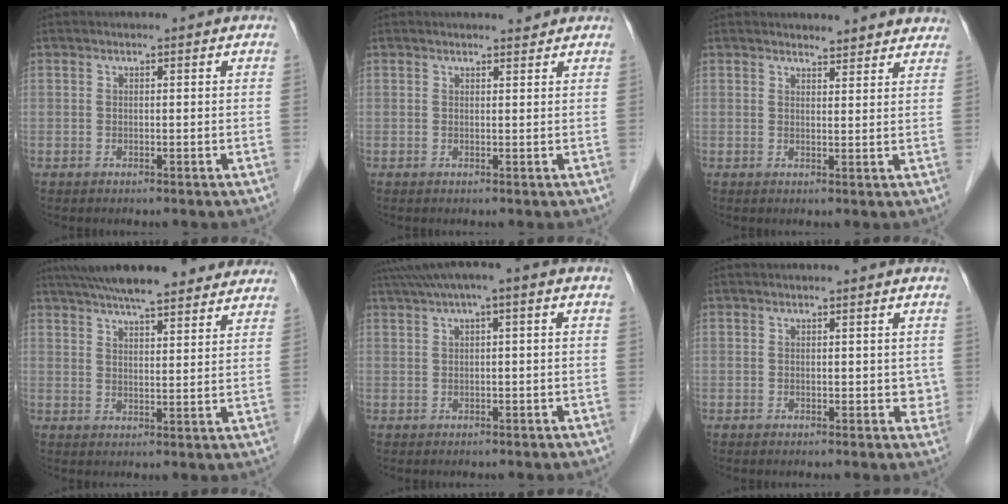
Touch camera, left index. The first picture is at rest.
{"total": 1.2, "force": [1.2, 0.1, -0.1], "torque": [-0.012, -0.005, 0.015]}
{"total": 5.8, "force": [5.6, 1.4, 0.4], "torque": [0.005, -0.002, 0.048]}
{"total": 17.7, "force": [15.1, 3.2, 8.7], "torque": [-0.139, 0.042, 0.207]}
{"total": 4.3, "force": [1.7, 0.5, 3.9], "torque": [-0.075, 0.032, 0.030]}
{"total": 2.0, "force": [0.3, 1.5, 1.3], "torque": [0.001, 0.003, 0.000]}